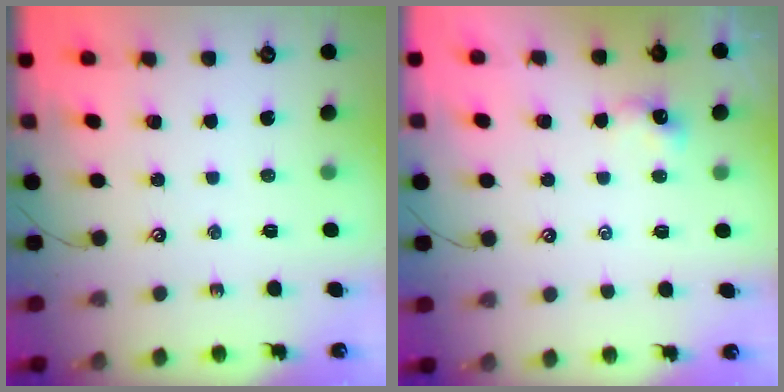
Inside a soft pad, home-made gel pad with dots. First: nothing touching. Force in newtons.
{"total": 2.9, "press": 2.9, "slide": 0.1}